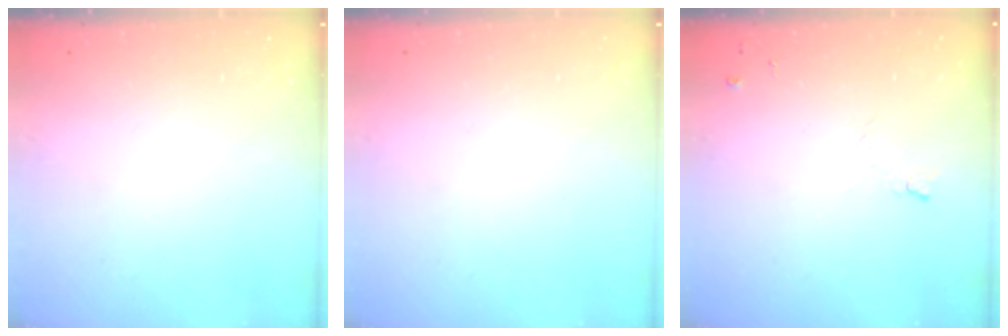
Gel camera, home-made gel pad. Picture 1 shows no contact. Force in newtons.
{"total": 0.0}
{"total": 6.5, "press": 6.4, "slide": 0.7}